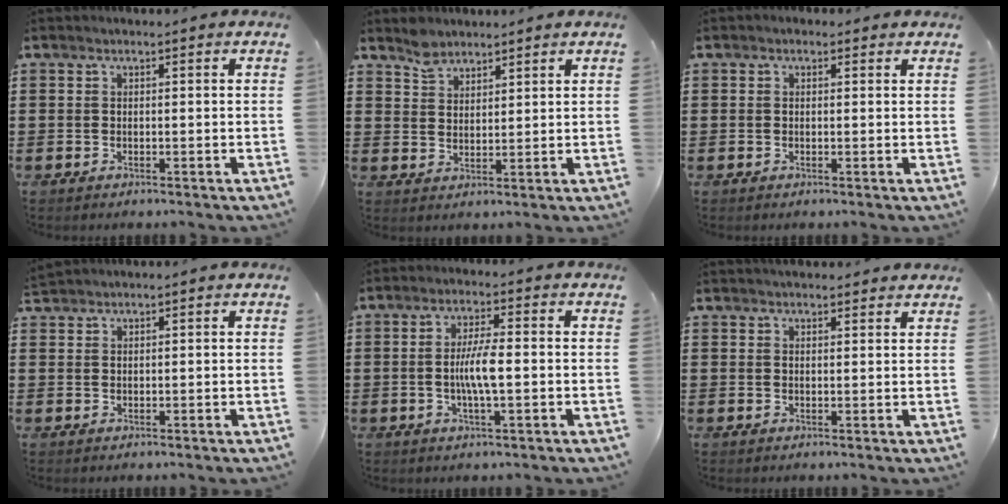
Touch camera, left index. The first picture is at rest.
{"total": 3.1, "force": [2.7, 1.5, 0.5], "torque": [-0.018, 0.005, 0.054]}
{"total": 0.7, "force": [0.1, 0.6, 0.4], "torque": [-0.009, 0.005, 0.000]}
{"total": 1.2, "force": [1.2, 0.0, 0.2], "torque": [-0.006, 0.000, 0.023]}
{"total": 5.5, "force": [-0.6, 1.0, 5.3], "torque": [-0.110, -0.001, -0.019]}
{"total": 1.9, "force": [1.8, 0.4, 0.2], "torque": [-0.007, 0.002, 0.035]}